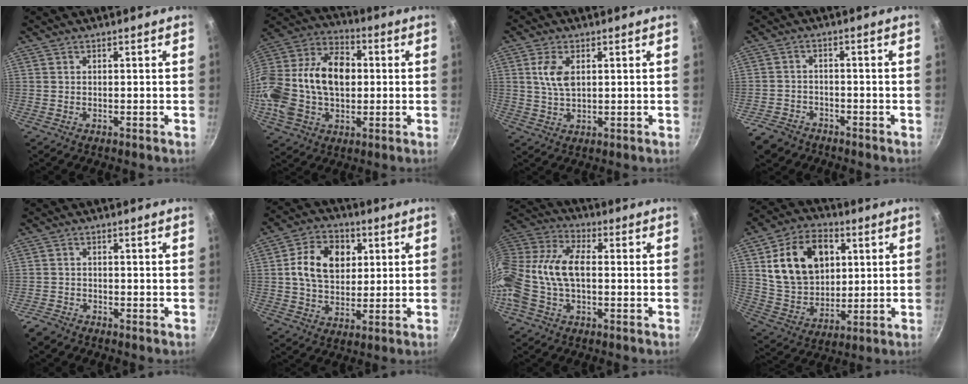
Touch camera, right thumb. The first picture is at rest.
{"total": 24.7, "force": [0.7, 17.0, 18.0], "torque": [-0.336, 0.045, 0.005]}
{"total": 5.6, "force": [1.5, 3.1, 4.5], "torque": [-0.085, -0.003, 0.030]}
{"total": 6.2, "force": [-4.5, 3.9, 1.7], "torque": [-0.030, 0.043, -0.079]}
{"total": 2.6, "force": [-2.2, 1.2, 0.6], "torque": [-0.019, 0.017, -0.047]}
{"total": 12.4, "force": [2.7, 9.2, 7.9], "torque": [-0.109, 0.004, 0.037]}
{"total": 19.3, "force": [-1.3, 11.6, 15.3], "torque": [-0.314, 0.034, -0.046]}
{"total": 18.4, "force": [4.8, 13.2, 11.8], "torque": [-0.178, -0.004, 0.090]}